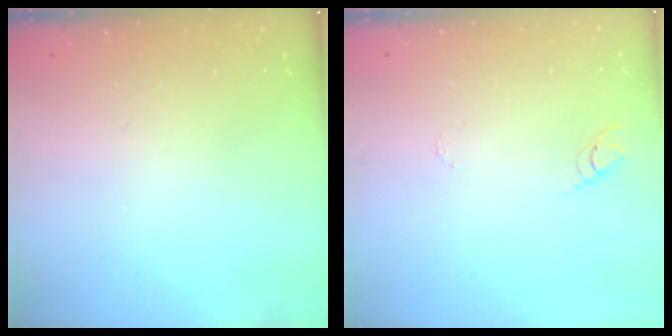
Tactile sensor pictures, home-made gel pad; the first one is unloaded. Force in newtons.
{"total": 2.8, "press": 2.8, "slide": 0.2}